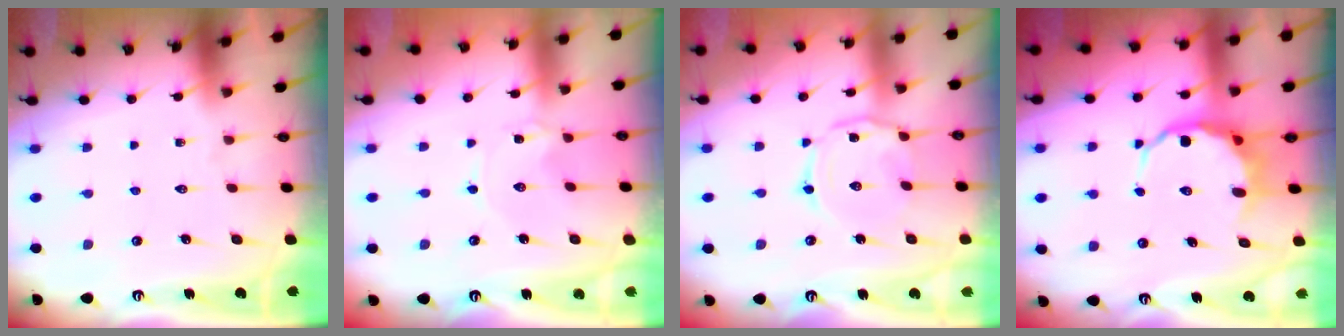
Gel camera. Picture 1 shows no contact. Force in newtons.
{"total": 0.0}
{"total": 5.2, "press": 5.1, "slide": 0.4}
{"total": 6.2, "press": 6.0, "slide": 1.5}